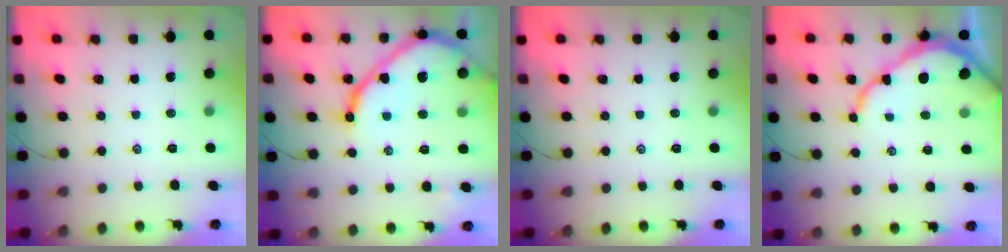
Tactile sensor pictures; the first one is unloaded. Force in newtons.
{"total": 16.3, "press": 16.2, "slide": 1.3}
{"total": 0.0}
{"total": 9.5, "press": 9.5, "slide": 1.0}